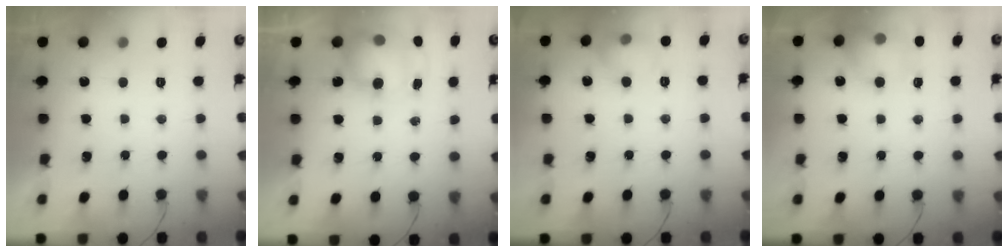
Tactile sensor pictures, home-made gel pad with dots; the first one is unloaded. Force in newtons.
{"total": 8.7, "press": 8.6, "slide": 1.6}
{"total": 7.2, "press": 7.0, "slide": 1.3}
{"total": 11.3, "press": 11.2, "slide": 1.7}